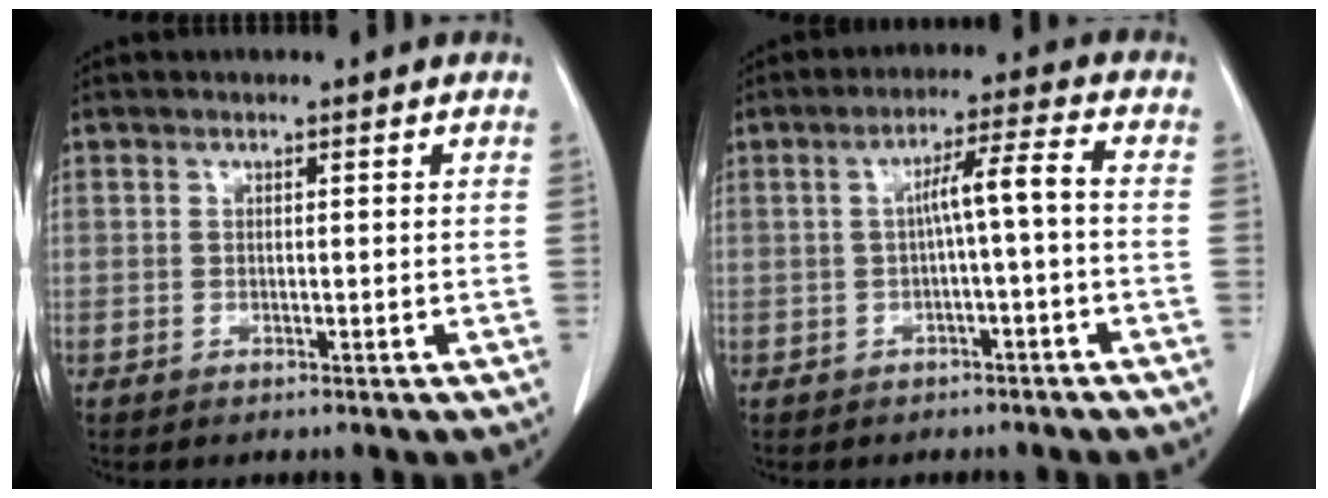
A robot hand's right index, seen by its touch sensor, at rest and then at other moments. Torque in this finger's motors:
{"motor_torque": [0.81, -0.26, 0.41, 0.11]}